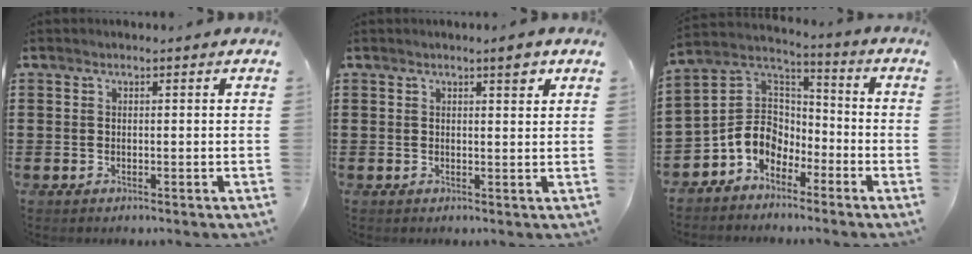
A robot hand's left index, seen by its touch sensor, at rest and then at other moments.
{"total": 2.6, "force": [1.7, 0.4, 2.0], "torque": [-0.025, -0.002, 0.025]}
{"total": 7.5, "force": [-3.8, 6.0, 2.3], "torque": [-0.080, 0.006, -0.081]}